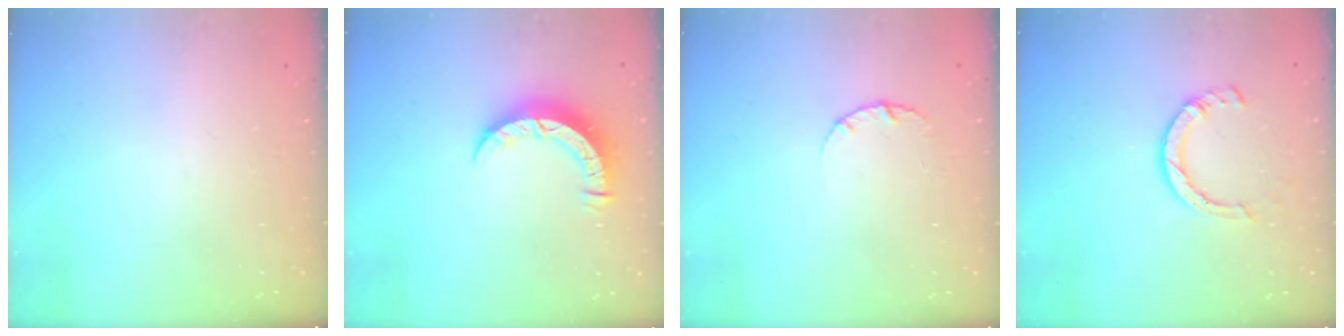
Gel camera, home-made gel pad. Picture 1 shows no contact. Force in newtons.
{"total": 6.3, "press": 6.3, "slide": 0.6}
{"total": 2.5, "press": 2.5, "slide": 0.3}
{"total": 6.7, "press": 6.7, "slide": 0.9}